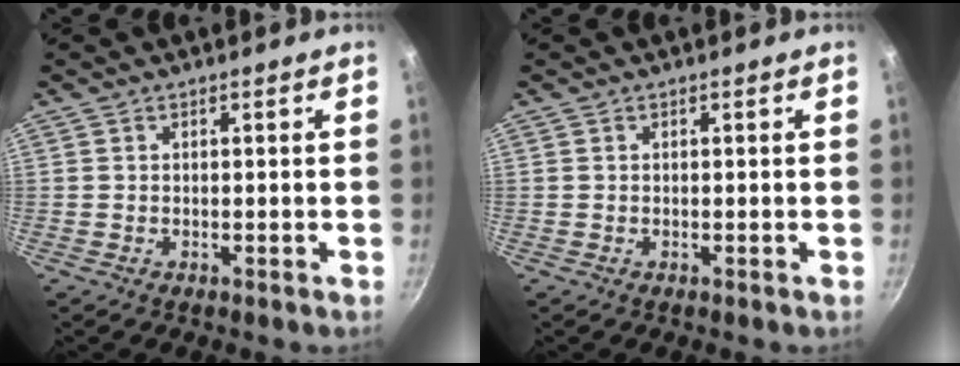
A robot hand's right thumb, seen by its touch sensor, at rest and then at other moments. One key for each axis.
{"total": 0.0}